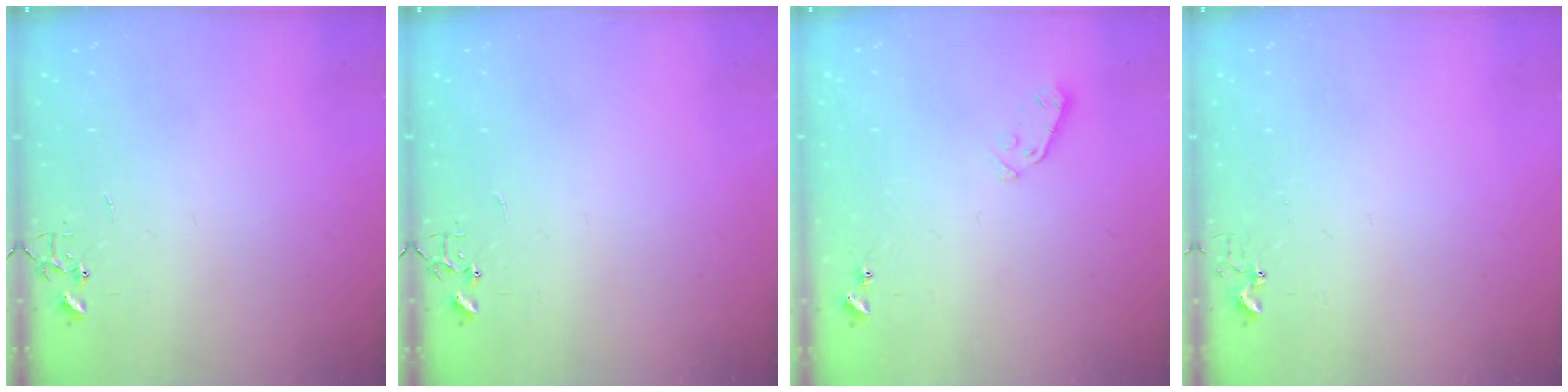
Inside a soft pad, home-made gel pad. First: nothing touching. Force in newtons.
{"total": 0.0}
{"total": 3.8, "press": 3.7, "slide": 0.8}
{"total": 2.7, "press": 2.7, "slide": 0.3}